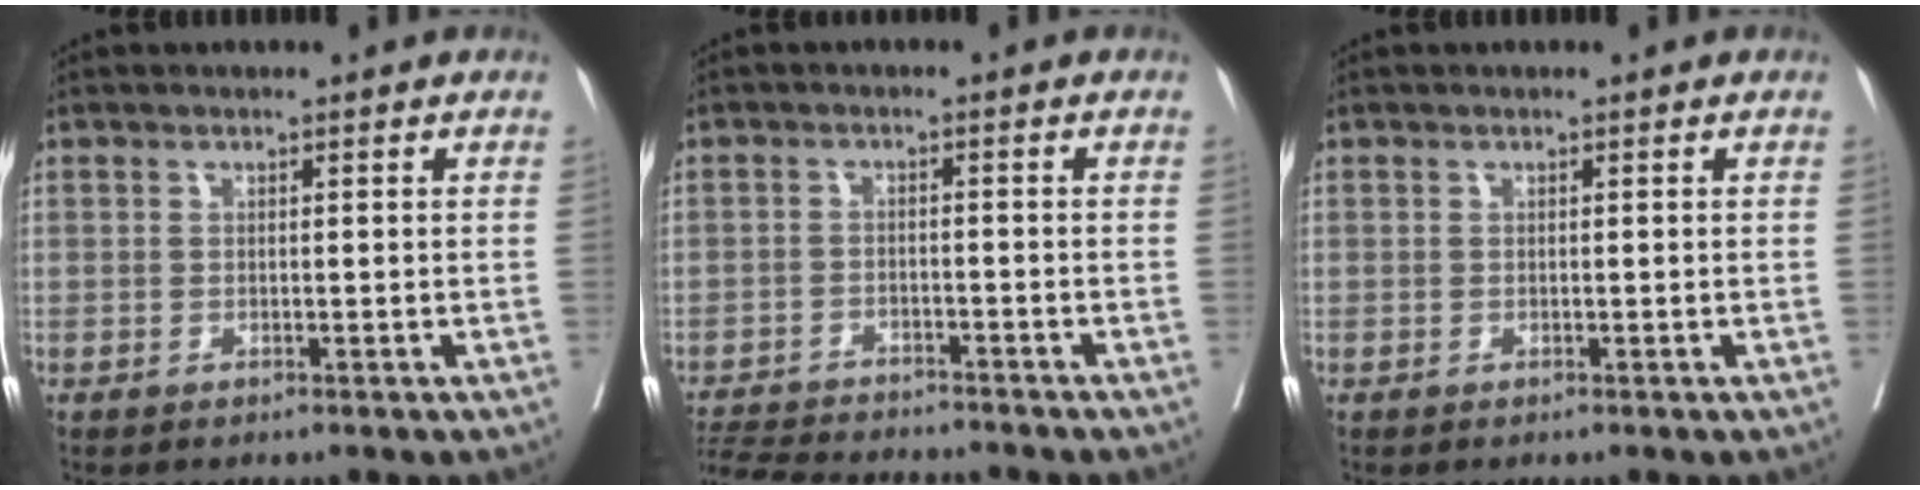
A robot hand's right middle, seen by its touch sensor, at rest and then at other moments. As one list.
[{"total": 11.2, "force": [-10.6, 1.2, 3.4], "torque": [-0.061, -0.005, -0.161]}, {"total": 0.0}]